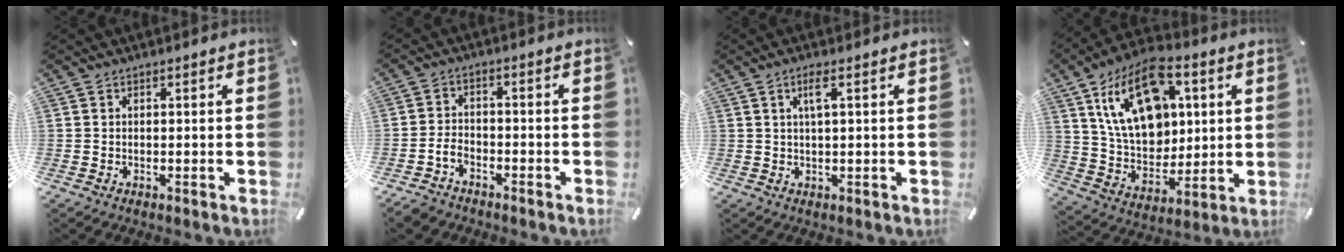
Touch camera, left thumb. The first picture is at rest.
{"total": 4.5, "force": [-3.0, 2.9, 1.9], "torque": [-0.043, 0.014, -0.058]}
{"total": 3.4, "force": [1.2, 0.6, 3.1], "torque": [-0.067, 0.004, 0.018]}
{"total": 19.6, "force": [7.1, 13.4, 12.4], "torque": [-0.241, -0.022, 0.125]}